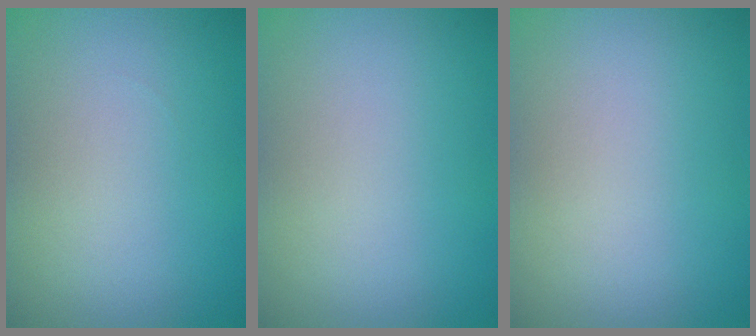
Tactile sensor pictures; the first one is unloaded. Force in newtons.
{"total": 0.0}
{"total": 0.0}